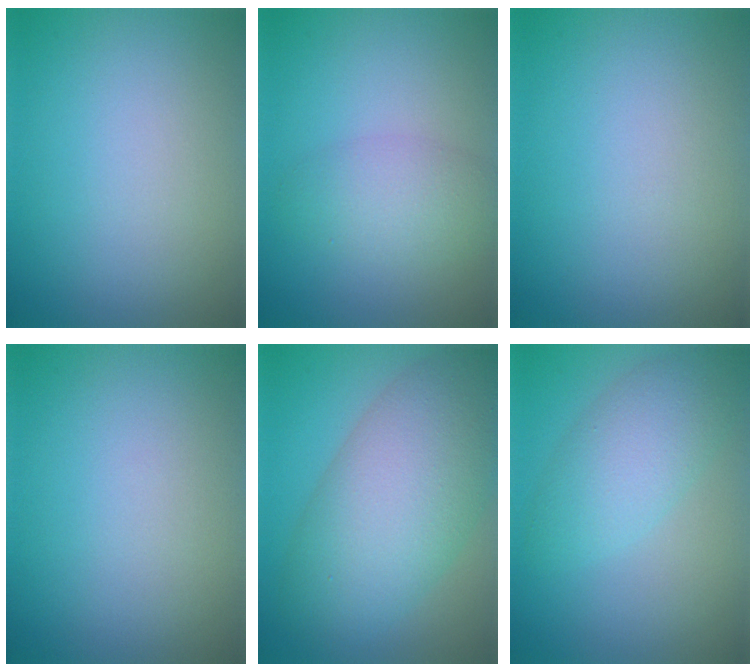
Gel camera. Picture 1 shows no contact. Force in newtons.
{"total": 3.3, "press": 3.3, "slide": 0.2}
{"total": 0.0}
{"total": 0.0}
{"total": 10.2, "press": 10.2, "slide": 0.7}
{"total": 4.2, "press": 4.2, "slide": 0.0}